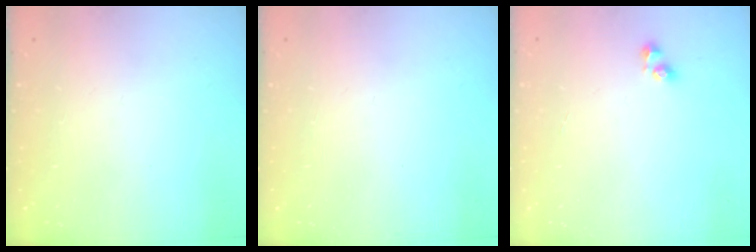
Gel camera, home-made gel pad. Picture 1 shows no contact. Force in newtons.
{"total": 0.0}
{"total": 2.5, "press": 2.2, "slide": 1.3}